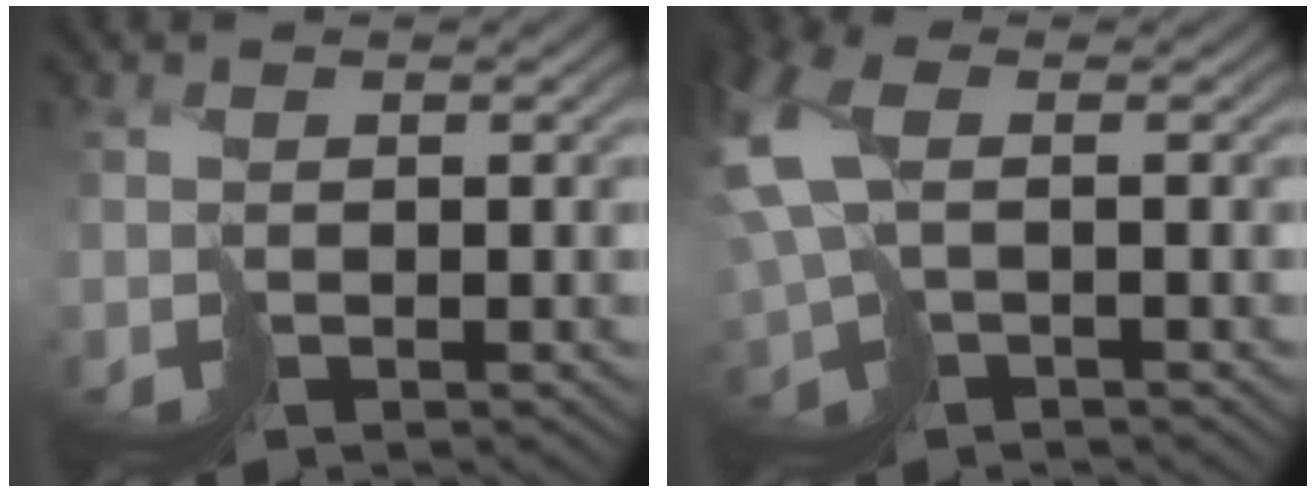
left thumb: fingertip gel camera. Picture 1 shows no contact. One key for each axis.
{"total": 7.2, "fx": 0.4, "fy": 3.7, "fz": 6.2, "tx": -0.183, "ty": -0.007, "tz": 0.010}